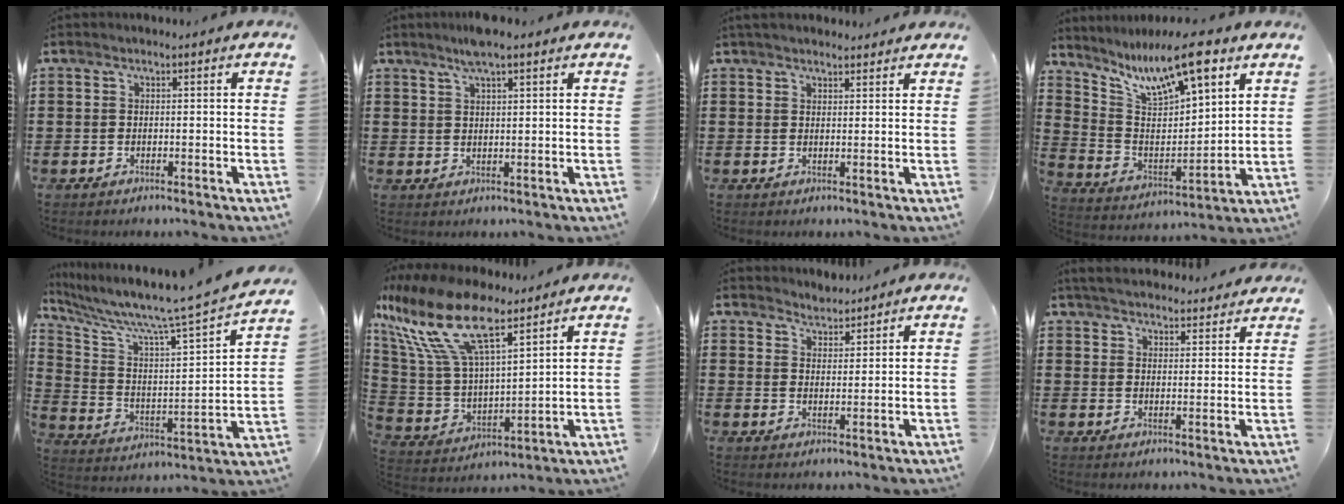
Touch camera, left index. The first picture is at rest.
{"total": 3.9, "force": [2.8, 0.4, 2.7], "torque": [-0.057, 0.004, 0.049]}
{"total": 2.4, "force": [2.3, 0.4, 0.6], "torque": [-0.016, 0.001, 0.046]}
{"total": 12.3, "force": [8.4, 3.4, 8.4], "torque": [-0.168, -0.034, 0.143]}
{"total": 7.3, "force": [6.3, -0.6, 3.7], "torque": [-0.103, -0.065, 0.093]}
{"total": 15.7, "force": [9.5, 6.4, 10.8], "torque": [-0.256, -0.039, 0.164]}
{"total": 3.0, "force": [2.9, 0.6, -0.4], "torque": [-0.002, -0.006, 0.056]}
{"total": 4.4, "force": [4.4, 0.3, 0.7], "torque": [-0.029, -0.018, 0.079]}